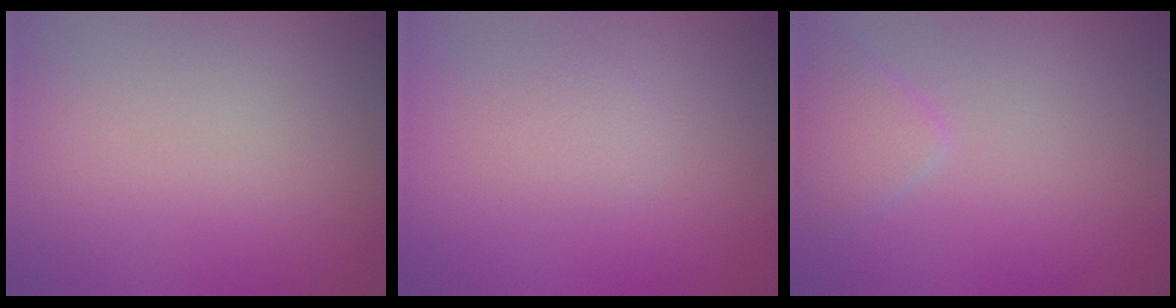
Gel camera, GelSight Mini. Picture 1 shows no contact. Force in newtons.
{"total": 1.1, "press": 1.1, "slide": 0.0}
{"total": 1.9, "press": 1.9, "slide": 0.1}